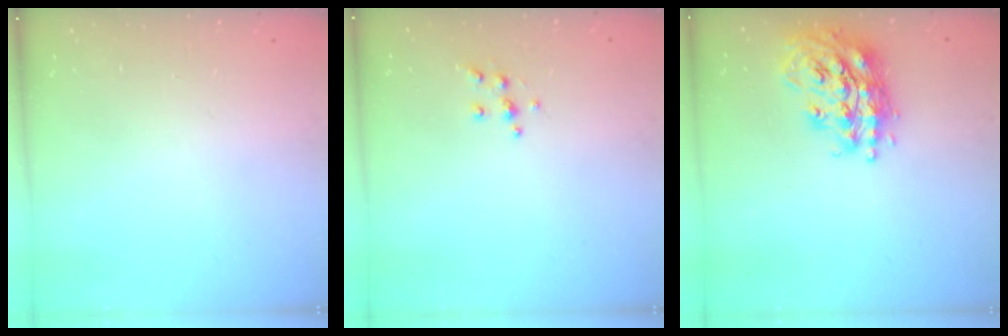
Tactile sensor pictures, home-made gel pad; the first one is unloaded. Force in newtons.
{"total": 5.6, "press": 5.6, "slide": 0.5}
{"total": 19.6, "press": 19.5, "slide": 1.5}